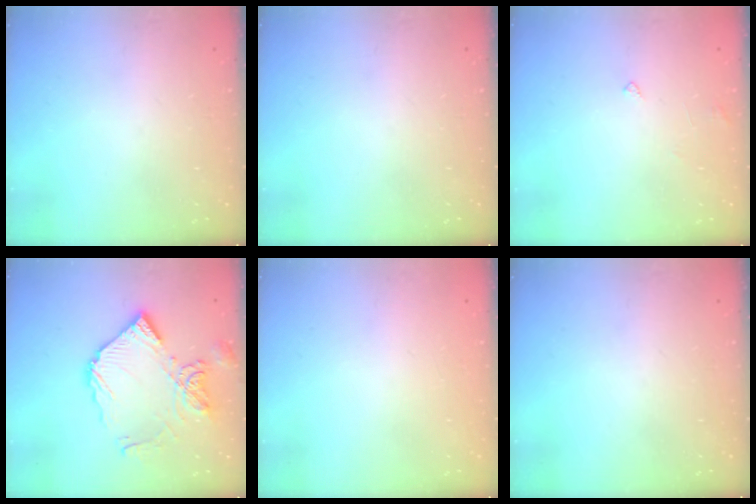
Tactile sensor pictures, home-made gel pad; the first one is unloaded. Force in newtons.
{"total": 0.0}
{"total": 3.0, "press": 3.0, "slide": 0.2}
{"total": 15.1, "press": 15.0, "slide": 1.9}
{"total": 1.8, "press": 1.8, "slide": 0.1}
{"total": 0.0}